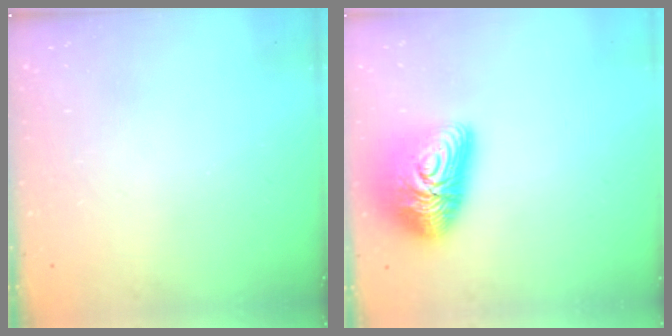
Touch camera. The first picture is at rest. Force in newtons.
{"total": 15.9, "press": 15.9, "slide": 1.0}